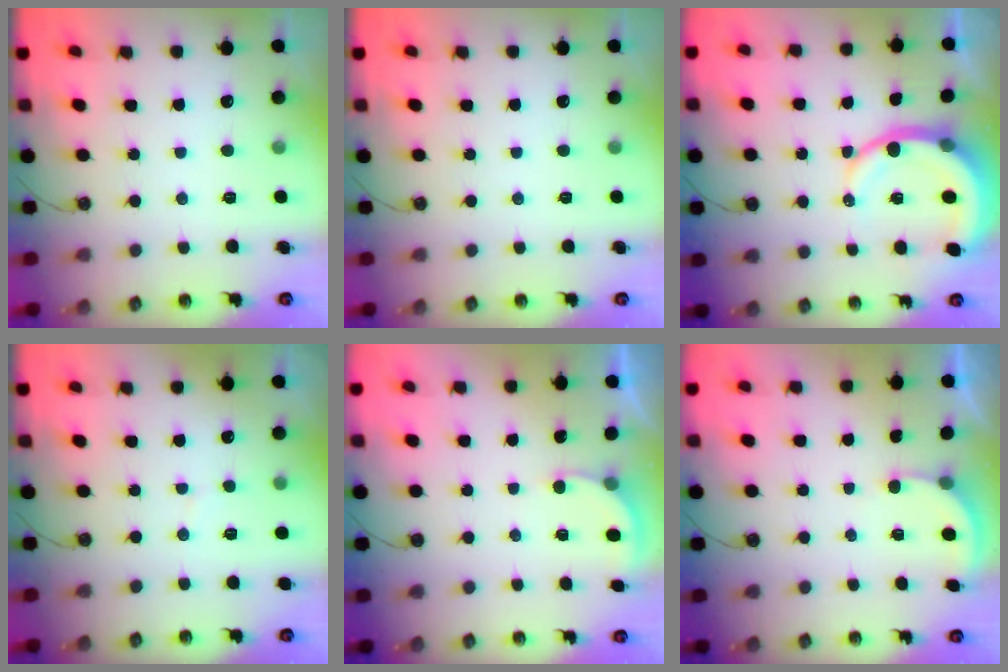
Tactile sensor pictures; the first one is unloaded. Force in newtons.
{"total": 0.0}
{"total": 10.1, "press": 10.0, "slide": 1.3}
{"total": 1.8, "press": 1.8, "slide": 0.1}
{"total": 2.9, "press": 2.9, "slide": 0.3}
{"total": 2.4, "press": 2.4, "slide": 0.3}